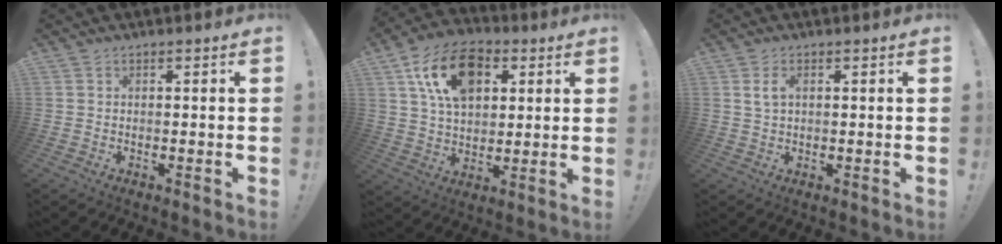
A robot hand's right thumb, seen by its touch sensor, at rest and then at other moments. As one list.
[{"total": 17.0, "force": [6.8, 11.4, 10.5], "torque": [-0.164, -0.013, 0.129]}, {"total": 3.3, "force": [1.1, 1.7, 2.7], "torque": [-0.048, 0.002, 0.018]}]